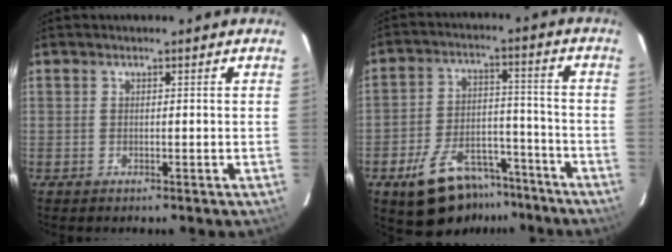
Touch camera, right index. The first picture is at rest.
{"total": 14.7, "force": [-10.1, 7.9, 7.1], "torque": [-0.144, 0.022, -0.139]}